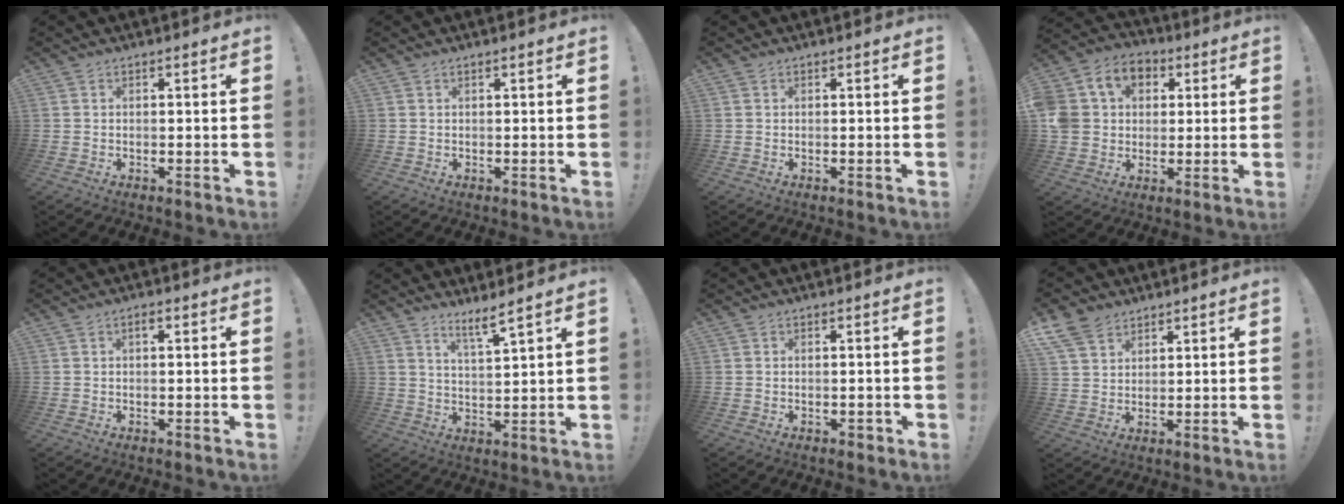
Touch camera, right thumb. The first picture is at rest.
{"total": 0.6, "force": [0.4, -0.2, 0.4], "torque": [-0.004, -0.001, 0.006]}
{"total": 0.0}
{"total": 11.7, "force": [2.7, 10.1, 5.2], "torque": [-0.097, 0.001, 0.057]}
{"total": 1.2, "force": [0.2, 0.4, 1.1], "torque": [-0.021, 0.003, 0.002]}
{"total": 6.2, "force": [4.9, 0.0, 3.7], "torque": [-0.055, -0.033, 0.080]}
{"total": 1.3, "force": [-0.5, 1.0, 0.7], "torque": [-0.006, 0.002, -0.008]}
{"total": 8.0, "force": [5.7, 4.9, 2.8], "torque": [-0.061, -0.024, 0.115]}